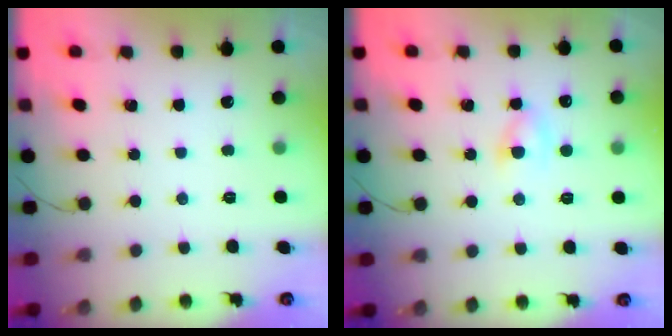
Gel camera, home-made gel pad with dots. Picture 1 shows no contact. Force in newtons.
{"total": 2.7, "press": 2.4, "slide": 1.2}